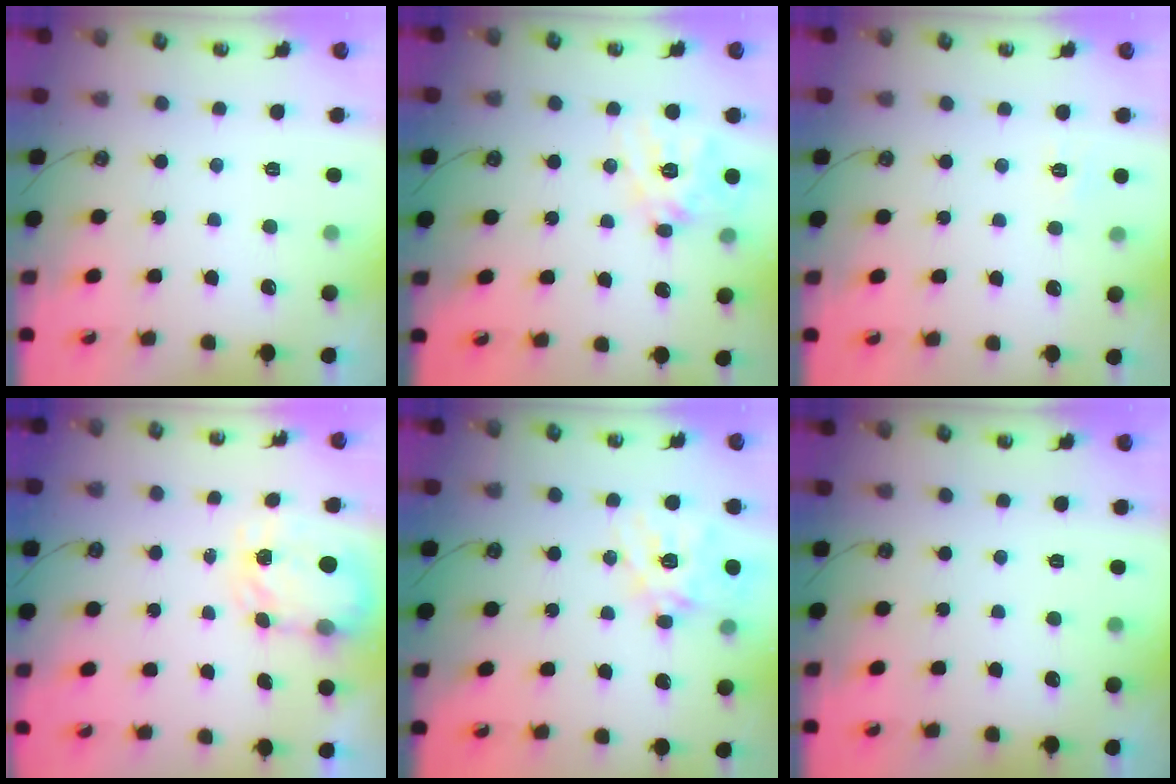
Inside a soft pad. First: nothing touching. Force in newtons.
{"total": 13.7, "press": 13.6, "slide": 1.6}
{"total": 4.6, "press": 4.5, "slide": 0.5}
{"total": 4.0, "press": 3.9, "slide": 0.5}
{"total": 16.2, "press": 16.0, "slide": 2.4}
{"total": 0.0}